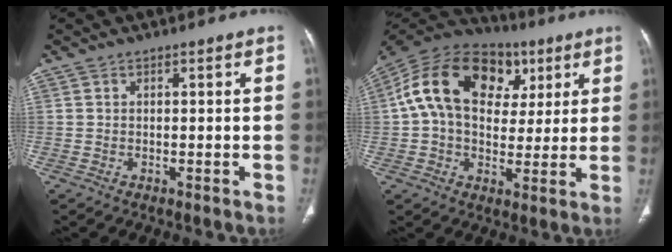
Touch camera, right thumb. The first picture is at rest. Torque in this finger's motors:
{"motor_torque": [2.45, 2.56, 0.61, -0.26, 0.25]}